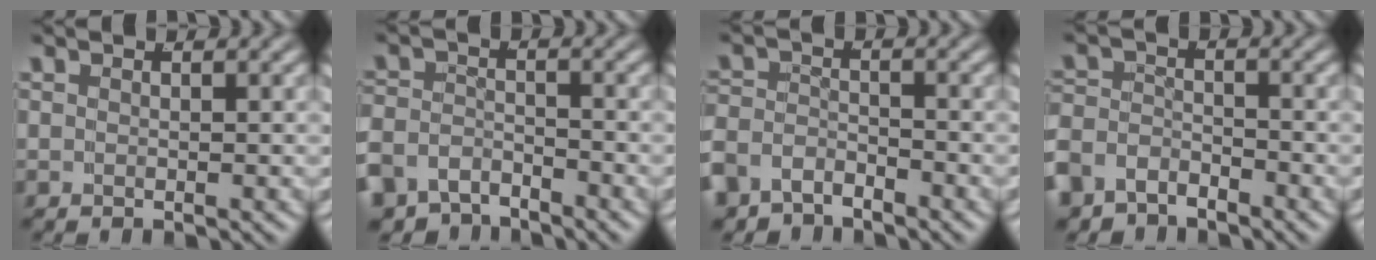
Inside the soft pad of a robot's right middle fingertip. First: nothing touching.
{"total": 5.6, "force": [-4.1, 3.5, 1.6], "torque": [-0.042, -0.025, -0.067]}
{"total": 4.3, "force": [-3.3, 2.6, 1.0], "torque": [-0.035, -0.022, -0.054]}
{"total": 4.8, "force": [-3.5, 3.1, 1.1], "torque": [-0.036, -0.021, -0.057]}